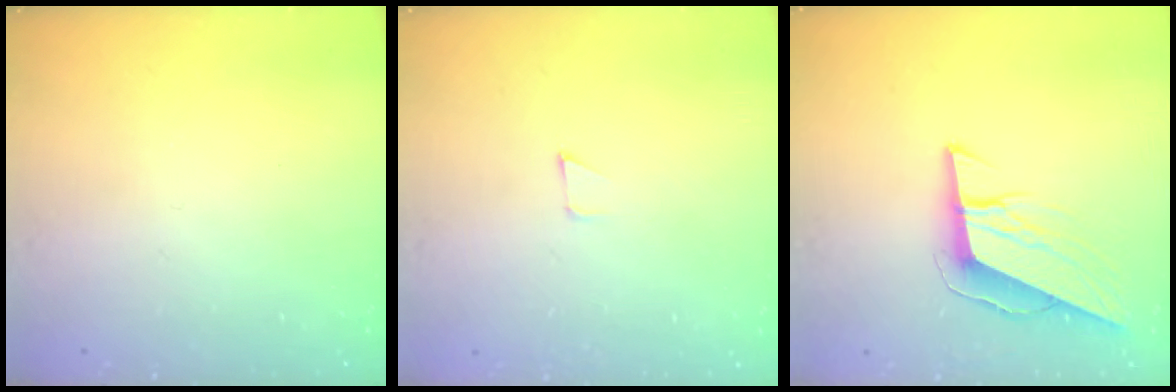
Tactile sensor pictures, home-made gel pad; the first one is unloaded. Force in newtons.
{"total": 2.6, "press": 2.6, "slide": 0.2}
{"total": 9.3, "press": 9.3, "slide": 0.6}